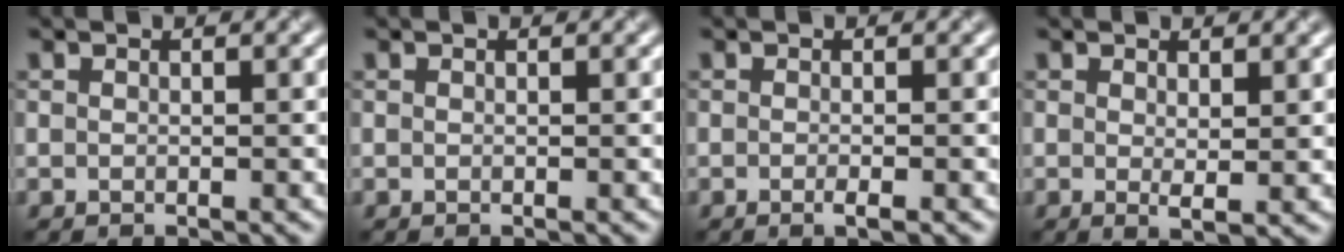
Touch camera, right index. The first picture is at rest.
{"total": 0.0}
{"total": 1.2, "force": [-0.4, 0.2, 1.1], "torque": [-0.012, -0.004, -0.010]}
{"total": 1.5, "force": [0.5, 0.3, 1.3], "torque": [-0.022, -0.008, 0.011]}